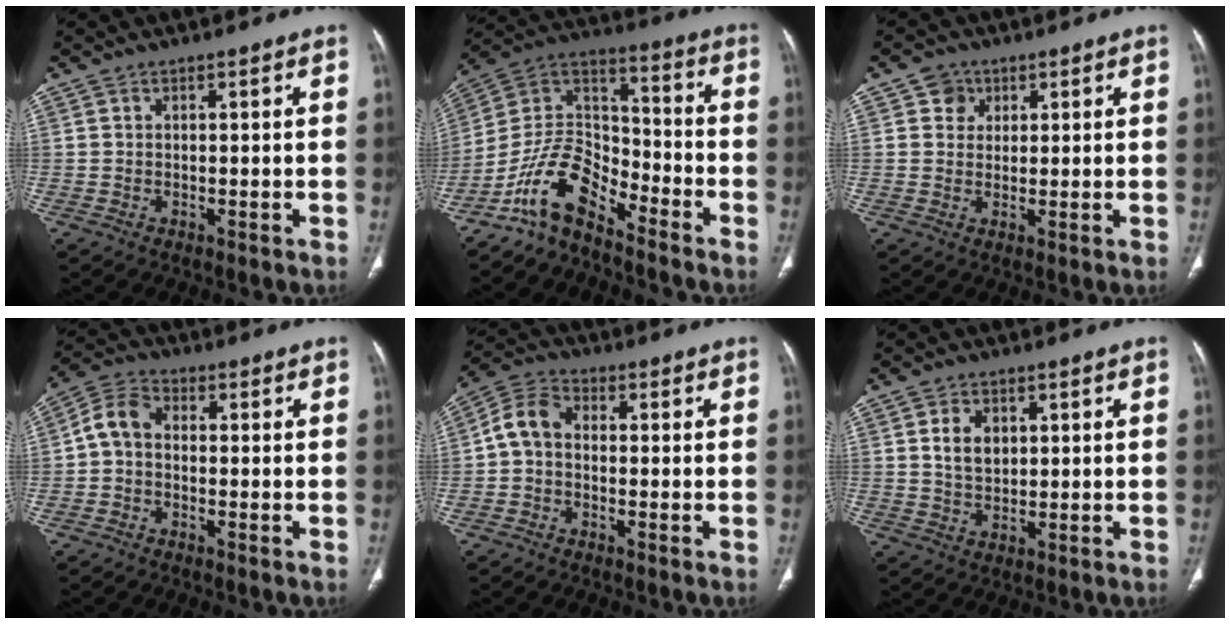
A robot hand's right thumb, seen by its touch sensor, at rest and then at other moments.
{"total": 12.1, "force": [-9.3, 5.2, 5.8], "torque": [-0.097, 0.094, -0.186]}
{"total": 3.7, "force": [1.5, 3.3, 0.8], "torque": [0.007, -0.002, 0.020]}
{"total": 5.9, "force": [-0.5, 4.2, 4.1], "torque": [-0.072, 0.021, -0.025]}
{"total": 6.4, "force": [-0.5, 4.6, 4.4], "torque": [-0.077, 0.022, -0.025]}
{"total": 5.0, "force": [1.4, 3.5, 3.3], "torque": [-0.040, -0.008, 0.030]}